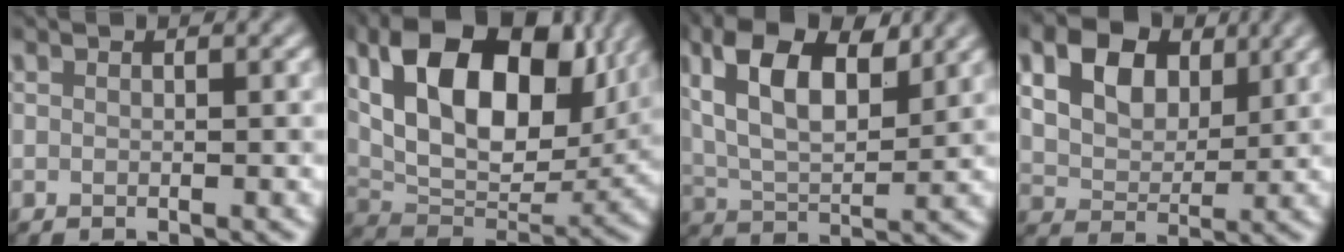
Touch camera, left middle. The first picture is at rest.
{"total": 13.2, "force": [4.7, 7.9, 9.4], "torque": [-0.152, 0.000, 0.087]}
{"total": 8.8, "force": [4.3, 4.0, 6.6], "torque": [-0.121, 0.016, 0.072]}
{"total": 8.1, "force": [3.6, 5.4, 4.8], "torque": [-0.104, 0.020, 0.057]}